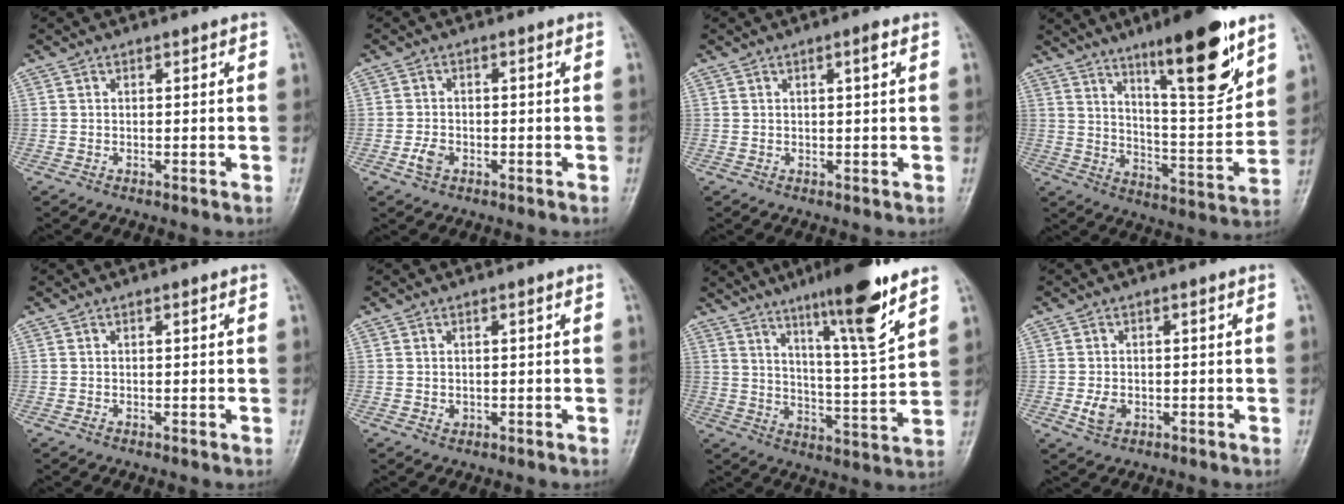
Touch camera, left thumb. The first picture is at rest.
{"total": 2.6, "force": [-1.2, 1.7, 1.6], "torque": [-0.031, 0.006, -0.023]}
{"total": 1.8, "force": [0.7, 0.1, 1.7], "torque": [-0.030, 0.000, 0.011]}
{"total": 18.1, "force": [11.0, 3.9, 13.8], "torque": [-0.182, -0.071, 0.181]}
{"total": 0.6, "force": [0.0, 0.2, 0.5], "torque": [-0.007, 0.003, 0.002]}
{"total": 0.9, "force": [-0.1, 0.8, 0.6], "torque": [-0.004, 0.001, 0.002]}
{"total": 15.3, "force": [9.9, 1.3, 11.7], "torque": [-0.177, -0.059, 0.159]}
{"total": 3.0, "force": [-0.8, 2.1, 1.9], "torque": [-0.033, 0.000, -0.011]}